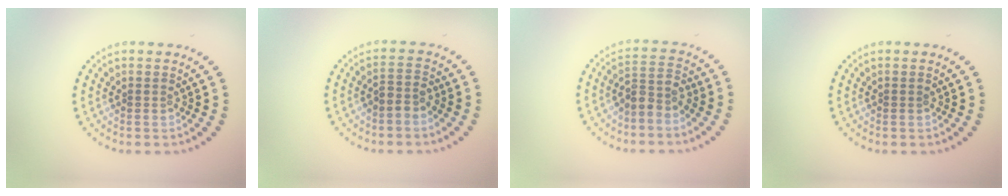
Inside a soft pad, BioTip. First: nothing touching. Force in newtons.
{"total": 1.5, "press": 1.2, "slide": 0.8}
{"total": 2.4, "press": 1.9, "slide": 1.5}
{"total": 0.0}